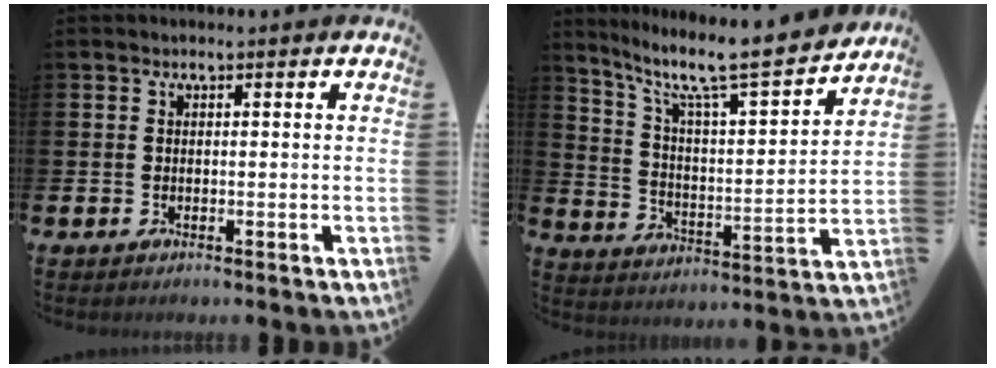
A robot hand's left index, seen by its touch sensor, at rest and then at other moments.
{"total": 9.2, "force": [7.9, 1.0, 4.5], "torque": [-0.115, -0.062, 0.128]}